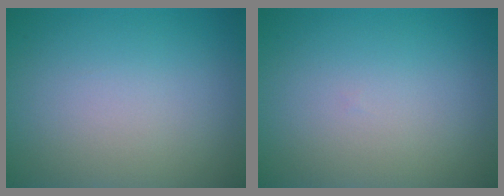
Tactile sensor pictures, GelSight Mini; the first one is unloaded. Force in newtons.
{"total": 0.0}